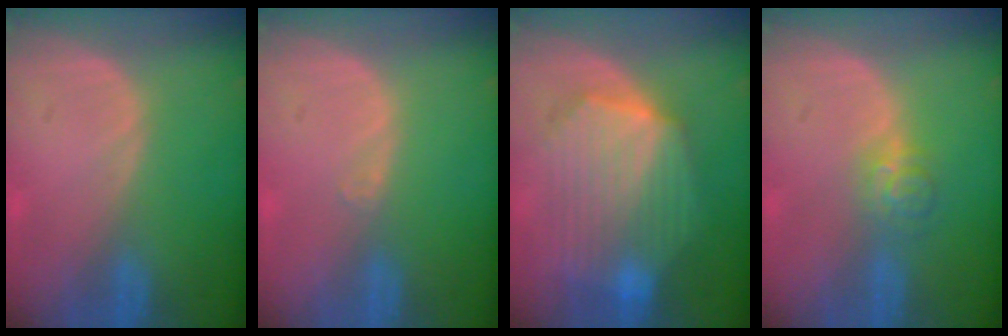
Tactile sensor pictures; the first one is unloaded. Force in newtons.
{"total": 0.6, "press": 0.5, "slide": 0.4}
{"total": 10.8, "press": 10.8, "slide": 0.7}
{"total": 3.5, "press": 3.5, "slide": 0.2}